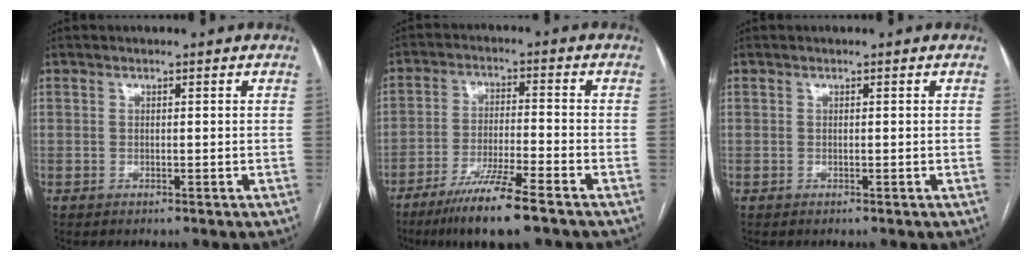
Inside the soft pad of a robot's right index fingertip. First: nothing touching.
{"total": 10.0, "force": [-7.0, 0.2, 7.2], "torque": [-0.132, -0.028, -0.126]}
{"total": 0.0}